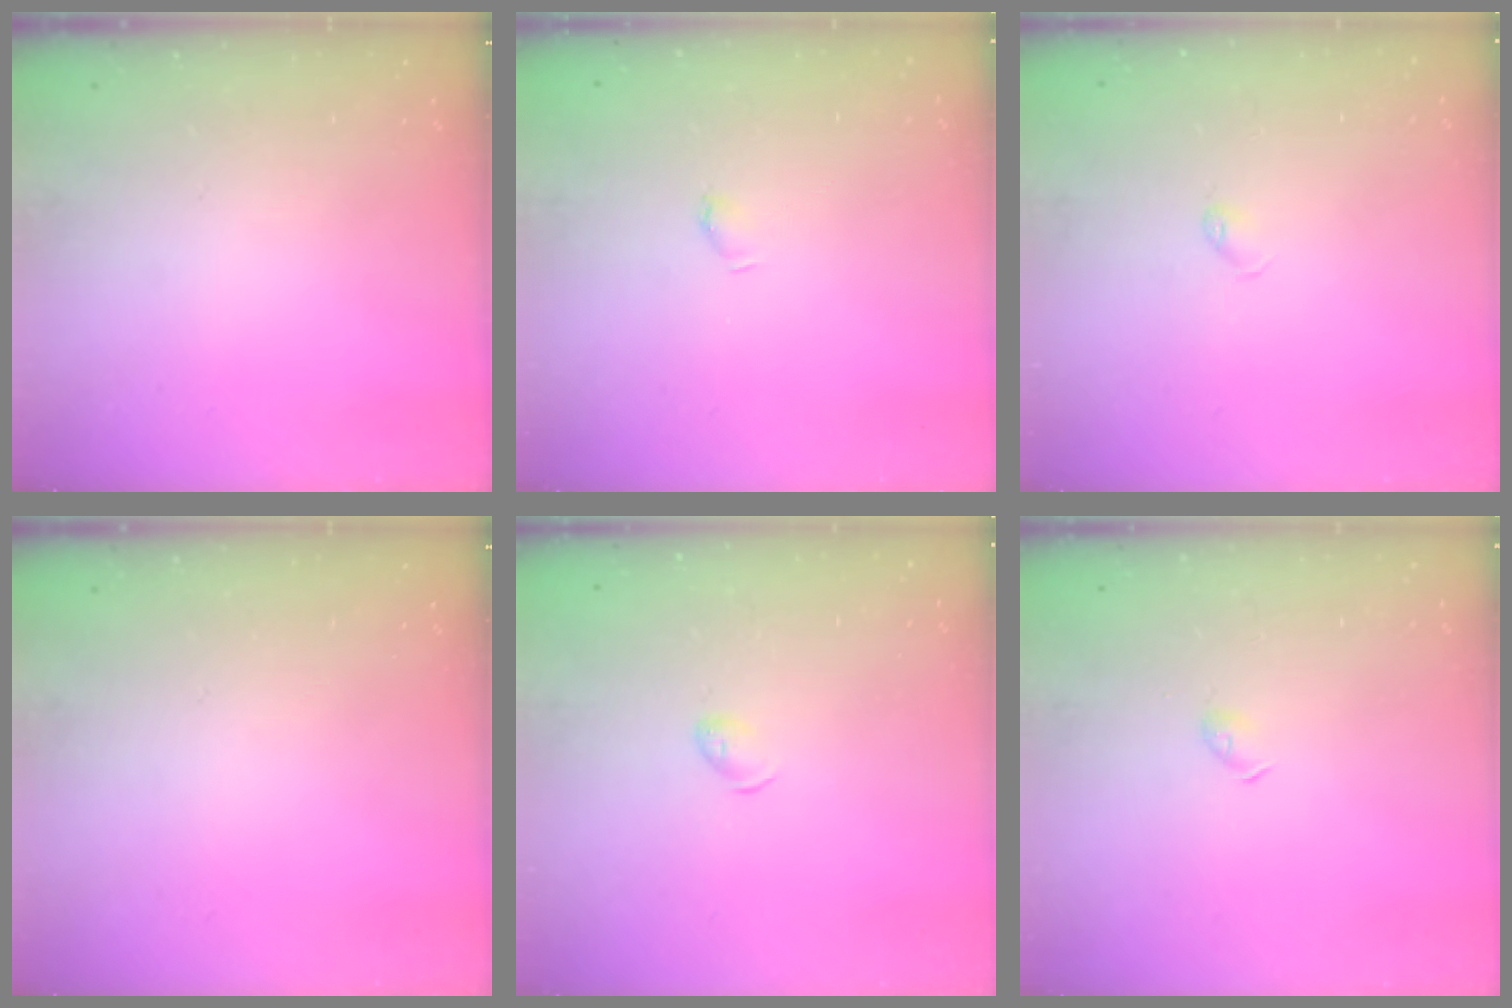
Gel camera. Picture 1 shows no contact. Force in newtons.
{"total": 3.5, "press": 3.4, "slide": 0.7}
{"total": 2.7, "press": 2.6, "slide": 0.4}
{"total": 0.0}
{"total": 4.4, "press": 4.3, "slide": 0.8}
{"total": 2.9, "press": 2.9, "slide": 0.6}